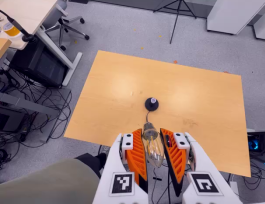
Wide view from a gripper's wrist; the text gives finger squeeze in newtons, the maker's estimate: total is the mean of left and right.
{"total": 20.4, "left": 22.0, "right": 18.8}